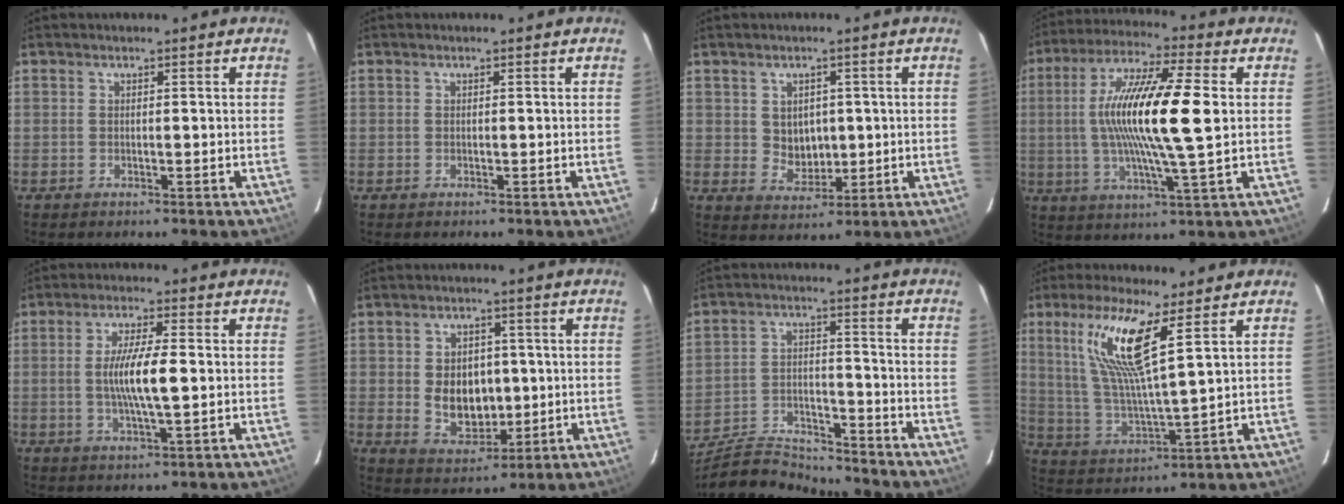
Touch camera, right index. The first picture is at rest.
{"total": 0.0}
{"total": 5.1, "force": [0.7, 4.5, 2.2], "torque": [-0.036, 0.002, 0.025]}
{"total": 17.4, "force": [1.3, 1.7, 17.3], "torque": [-0.319, 0.004, 0.018]}
{"total": 8.2, "force": [-0.2, 1.1, 8.1], "torque": [-0.150, -0.002, -0.004]}
{"total": 8.9, "force": [-0.1, 6.8, 5.8], "torque": [-0.113, -0.001, 0.018]}
{"total": 14.3, "force": [-13.7, 2.1, 3.2], "torque": [-0.080, 0.006, -0.232]}
{"total": 14.0, "force": [6.9, 1.7, 12.0], "torque": [-0.240, 0.000, 0.144]}